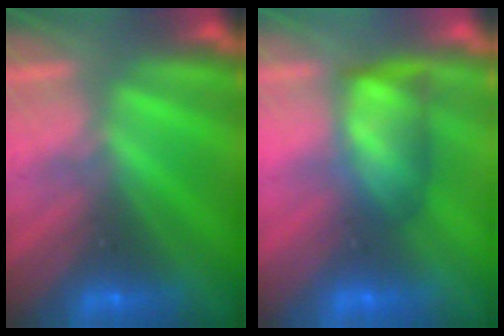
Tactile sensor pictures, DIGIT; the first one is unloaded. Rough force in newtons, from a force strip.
{"total": 4.6}